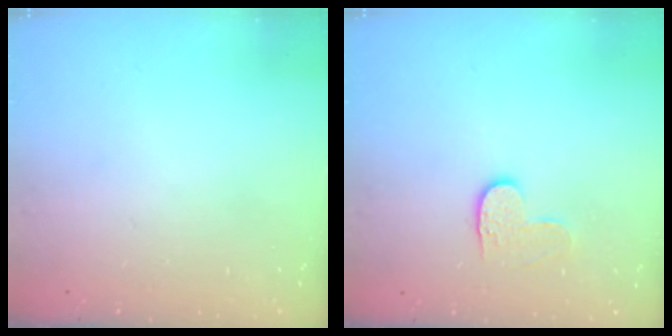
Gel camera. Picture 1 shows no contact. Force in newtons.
{"total": 4.7, "press": 4.7, "slide": 0.4}